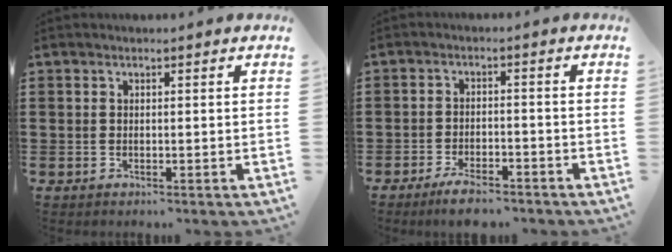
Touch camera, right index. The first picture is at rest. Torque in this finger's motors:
{"motor_torque": [0.08, 0.55, 0.39, 0.09]}